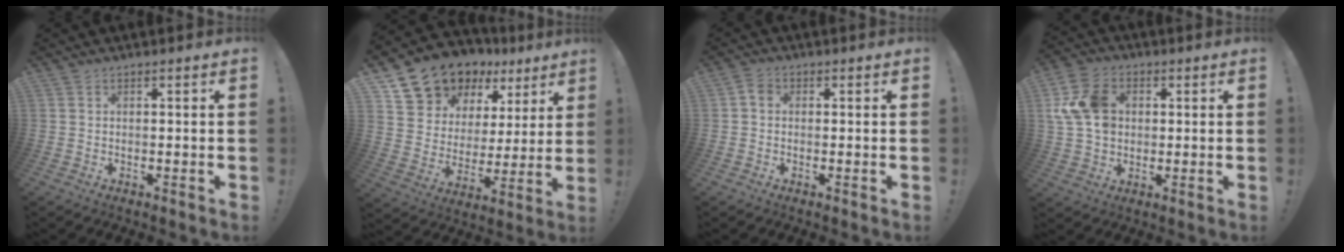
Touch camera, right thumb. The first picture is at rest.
{"total": 12.8, "force": [10.4, 7.1, 2.4], "torque": [-0.053, -0.084, 0.200]}
{"total": 2.3, "force": [-0.2, 1.8, 1.5], "torque": [-0.030, 0.010, -0.003]}
{"total": 13.2, "force": [2.6, 10.4, 7.7], "torque": [-0.149, 0.001, 0.055]}